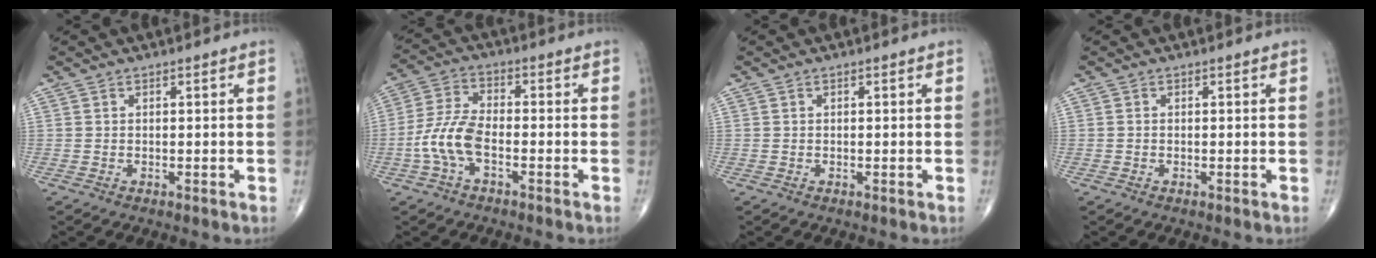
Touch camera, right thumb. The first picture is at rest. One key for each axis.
{"total": 8.2, "fx": -2.7, "fy": 3.8, "fz": 6.7, "tx": -0.152, "ty": 0.026, "tz": -0.057}
{"total": 0.0}
{"total": 0.0}